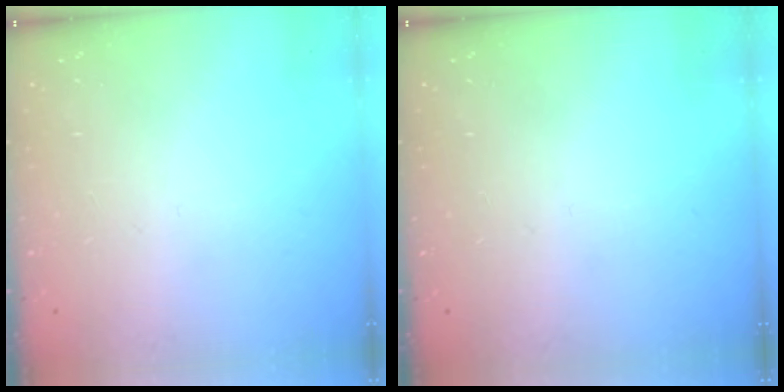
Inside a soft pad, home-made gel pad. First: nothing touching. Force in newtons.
{"total": 0.0}